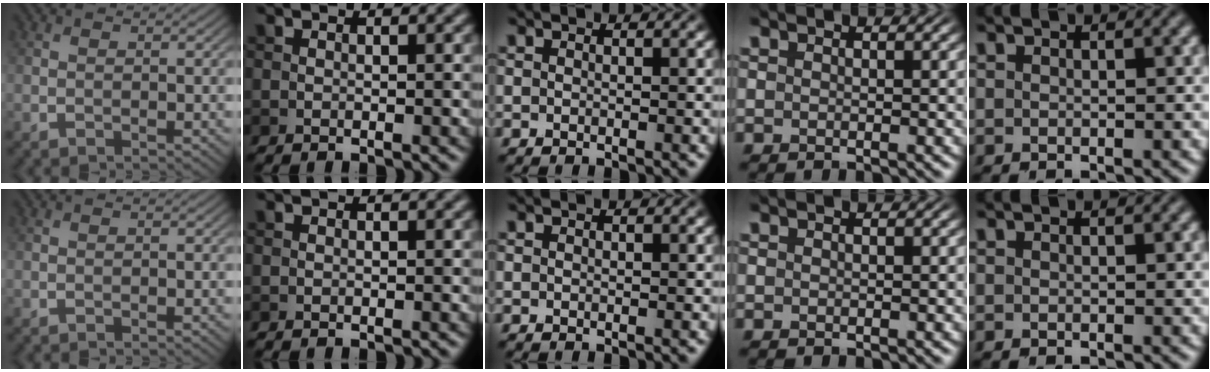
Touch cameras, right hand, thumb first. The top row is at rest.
{}